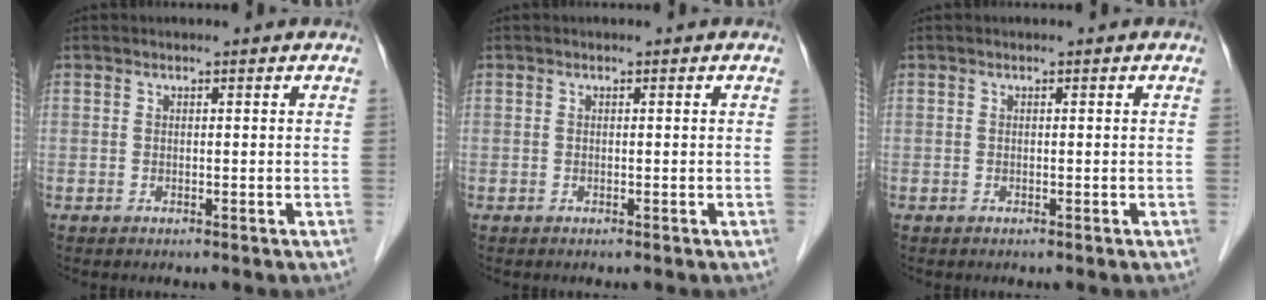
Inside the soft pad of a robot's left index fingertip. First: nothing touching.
{"total": 0.0}
{"total": 0.0}